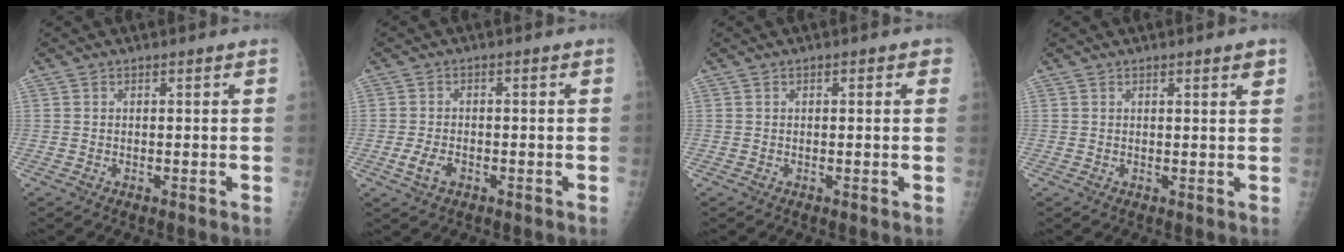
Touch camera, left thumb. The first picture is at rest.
{"total": 3.4, "force": [-1.6, 2.0, 2.2], "torque": [-0.045, 0.006, -0.028]}
{"total": 1.6, "force": [0.6, 0.8, 1.2], "torque": [-0.008, 0.002, 0.005]}
{"total": 1.9, "force": [1.2, 0.3, 1.4], "torque": [-0.018, -0.006, 0.015]}